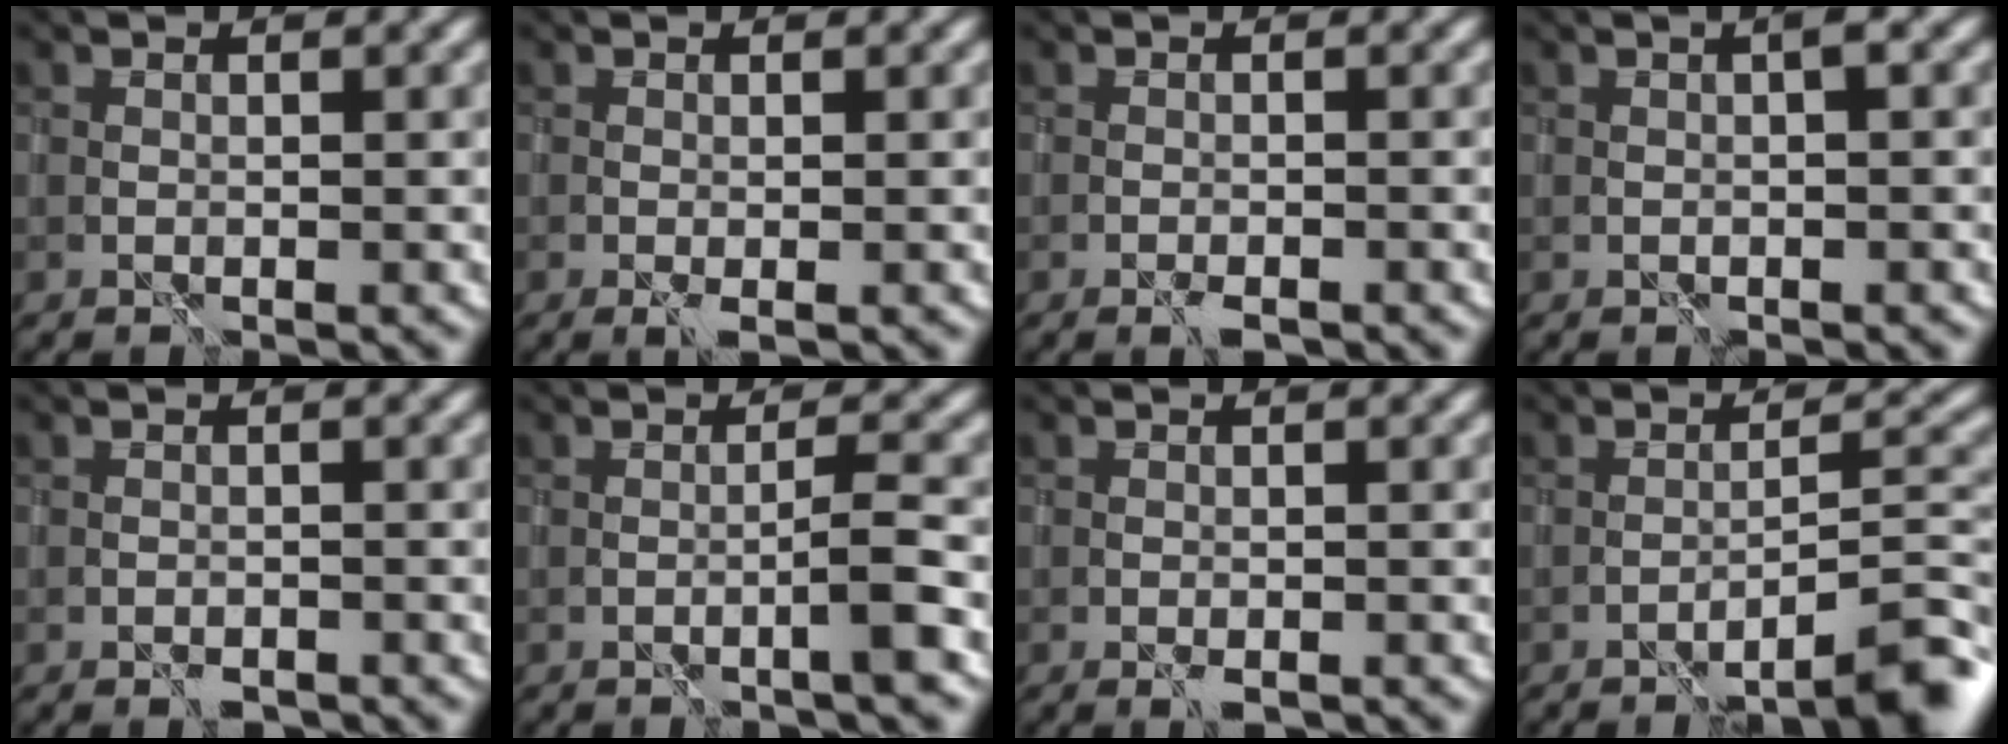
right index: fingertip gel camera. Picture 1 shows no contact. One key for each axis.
{"total": 1.0, "fx": -0.5, "fy": 0.1, "fz": 0.8, "tx": -0.018, "ty": -0.004, "tz": -0.009}
{"total": 1.3, "fx": -1.1, "fy": 0.3, "fz": 0.7, "tx": -0.013, "ty": -0.003, "tz": -0.018}
{"total": 1.2, "fx": 0.0, "fy": 0.0, "fz": 1.2, "tx": -0.019, "ty": 0.004, "tz": 0.001}
{"total": 0.9, "fx": -0.8, "fy": 0.3, "fz": 0.3, "tx": -0.004, "ty": -0.001, "tz": -0.013}
{"total": 2.3, "fx": -0.8, "fy": 0.1, "fz": 2.2, "tx": -0.031, "ty": 0.005, "tz": -0.020}
{"total": 0.9, "fx": -0.6, "fy": 0.3, "fz": 0.6, "tx": -0.014, "ty": -0.004, "tz": -0.010}
{"total": 6.2, "fx": -4.5, "fy": 0.8, "fz": 4.2, "tx": -0.042, "ty": 0.020, "tz": -0.065}